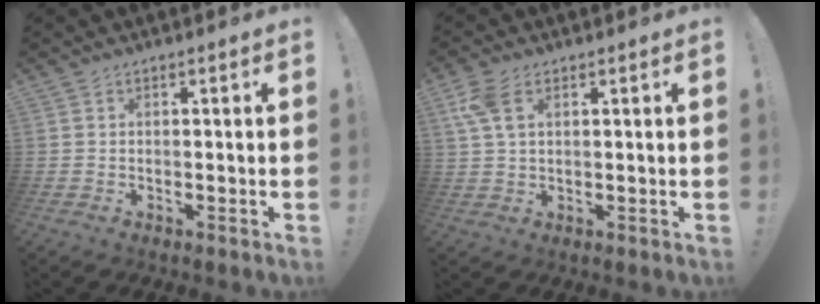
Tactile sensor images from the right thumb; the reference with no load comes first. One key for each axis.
{"total": 6.9, "fx": 2.9, "fy": 3.5, "fz": 5.2, "tx": -0.107, "ty": -0.004, "tz": 0.055}